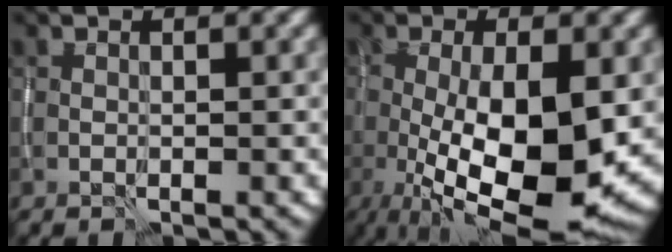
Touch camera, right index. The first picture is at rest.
{"total": 12.8, "force": [-2.6, 4.8, 11.6], "torque": [-0.195, -0.027, -0.037]}